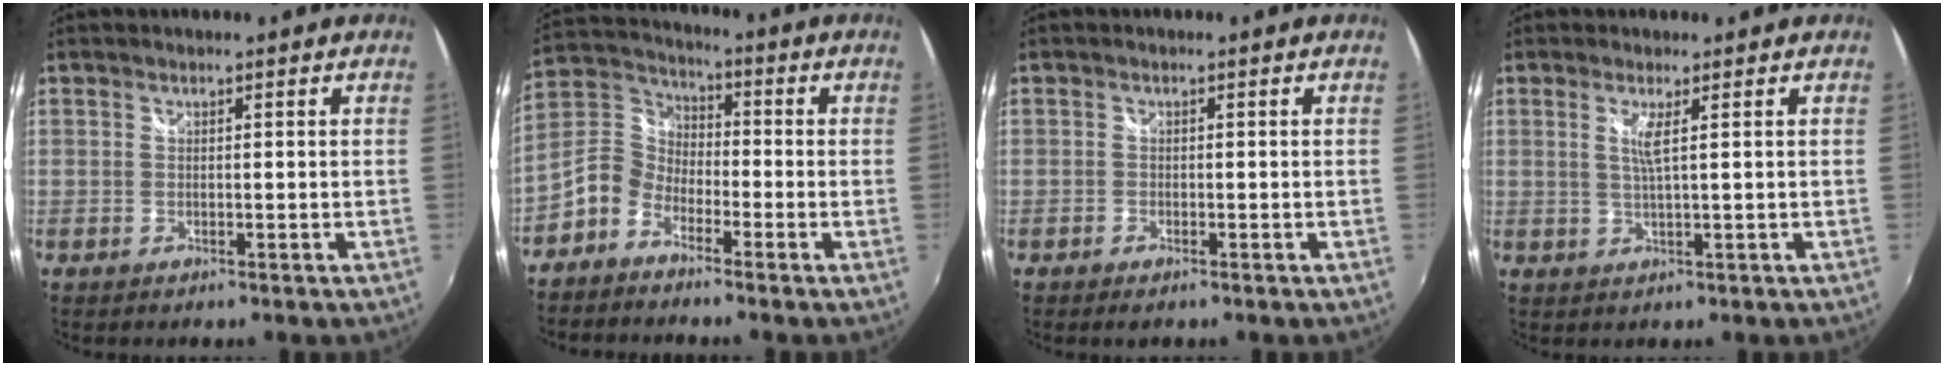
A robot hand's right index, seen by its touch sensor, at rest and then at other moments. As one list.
[{"total": 7.7, "force": [-4.5, 5.4, 3.1], "torque": [-0.075, 0.025, -0.108]}, {"total": 1.2, "force": [-0.9, 0.5, 0.6], "torque": [-0.015, -0.006, -0.019]}, {"total": 2.5, "force": [0.8, -0.4, 2.4], "torque": [-0.046, -0.005, 0.015]}]